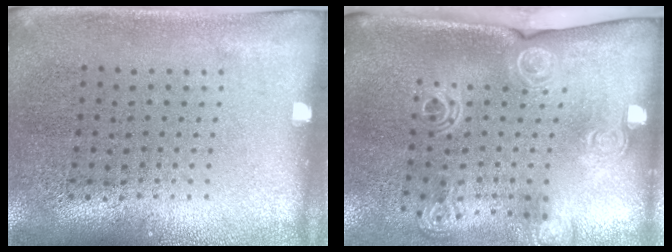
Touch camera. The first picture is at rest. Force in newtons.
{"total": 2.1, "press": 1.6, "slide": 1.3}